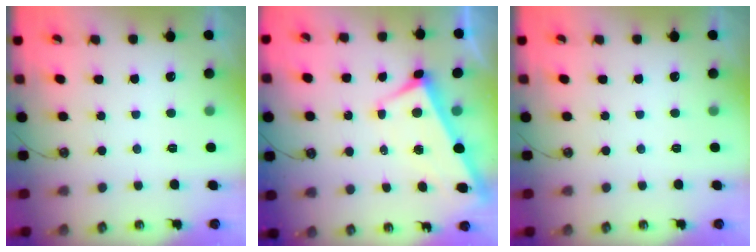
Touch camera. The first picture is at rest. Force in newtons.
{"total": 2.9, "press": 2.8, "slide": 0.9}
{"total": 0.0}